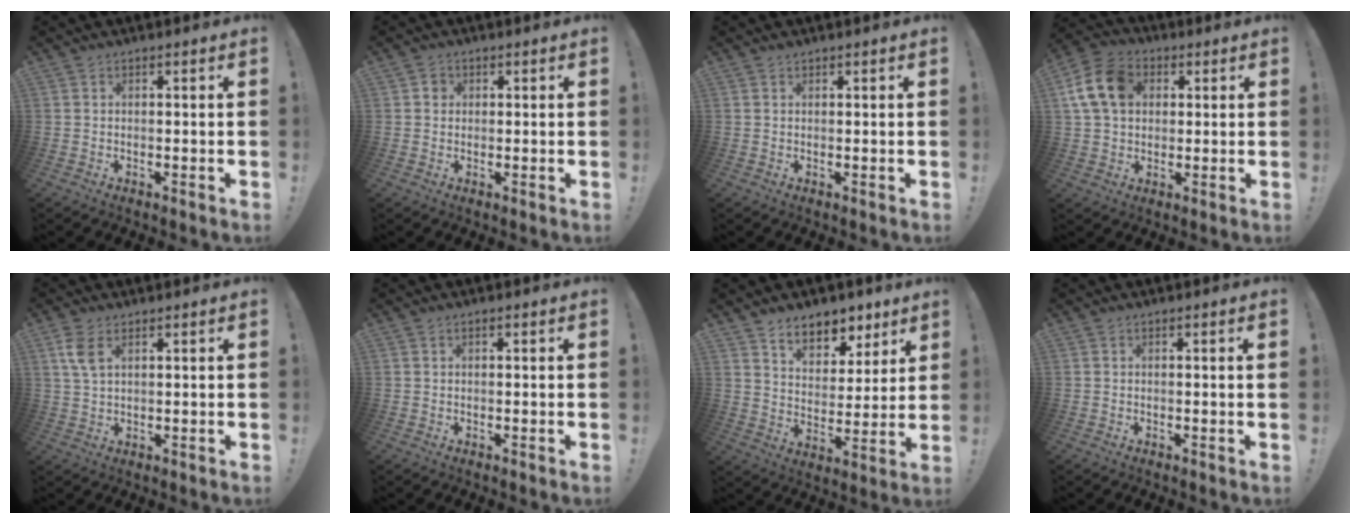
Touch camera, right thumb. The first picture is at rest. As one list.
[{"total": 2.2, "force": [0.1, 2.0, 0.7], "torque": [-0.008, 0.005, 0.001]}, {"total": 0.7, "force": [0.6, 0.2, 0.1], "torque": [0.004, -0.003, 0.011]}, {"total": 13.6, "force": [3.7, 10.3, 8.0], "torque": [-0.140, 0.001, 0.075]}, {"total": 5.5, "force": [2.4, 2.6, 4.2], "torque": [-0.081, -0.006, 0.044]}, {"total": 0.0}, {"total": 9.8, "force": [7.4, 5.7, 3.0], "torque": [-0.034, -0.060, 0.138]}, {"total": 1.0, "force": [0.2, -0.3, 0.9], "torque": [-0.011, -0.001, 0.001]}]